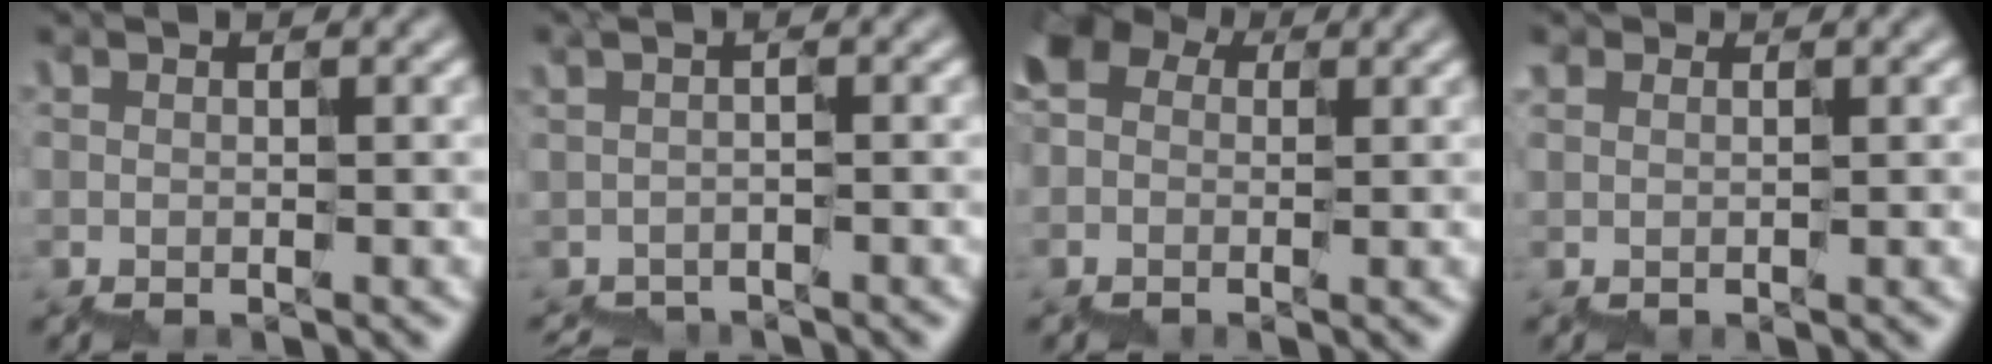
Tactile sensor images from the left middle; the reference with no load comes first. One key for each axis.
{"total": 1.5, "fx": -1.4, "fy": 0.2, "fz": 0.5, "tx": -0.008, "ty": -0.005, "tz": -0.024}
{"total": 4.8, "fx": 0.3, "fy": 4.1, "fz": 2.5, "tx": -0.032, "ty": 0.016, "tz": -0.007}
{"total": 0.6, "fx": 0.3, "fy": 0.5, "fz": 0.2, "tx": -0.002, "ty": 0.003, "tz": 0.005}